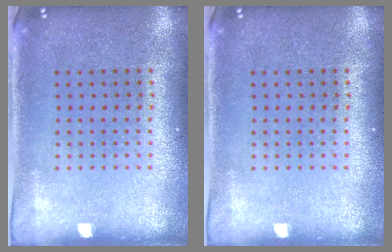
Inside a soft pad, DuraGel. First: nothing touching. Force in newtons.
{"total": 0.0}